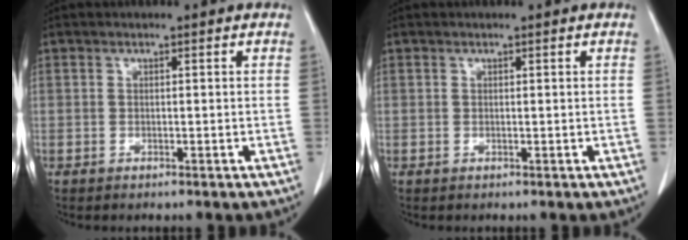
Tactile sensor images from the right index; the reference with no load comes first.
{"total": 0.0}